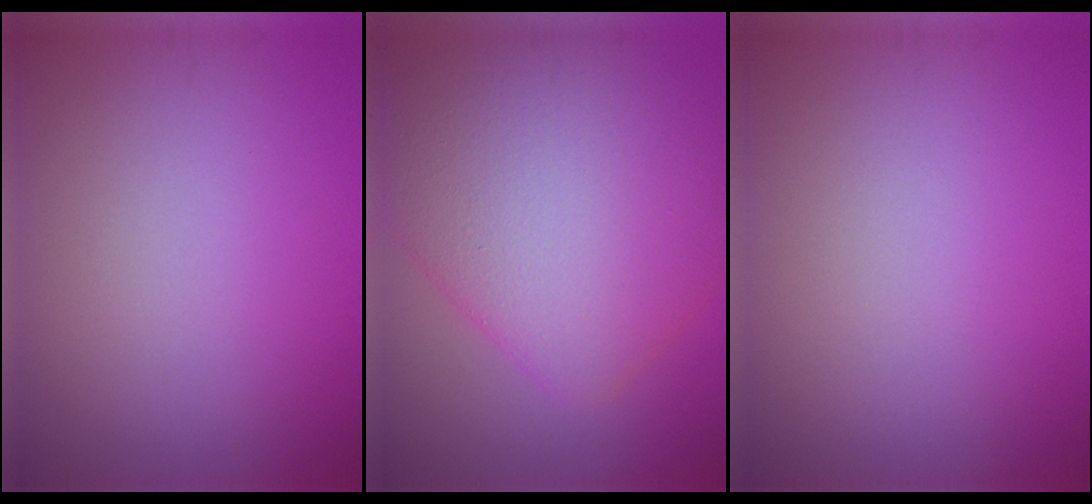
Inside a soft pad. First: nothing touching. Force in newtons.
{"total": 10.7, "press": 10.7, "slide": 0.4}
{"total": 0.0}